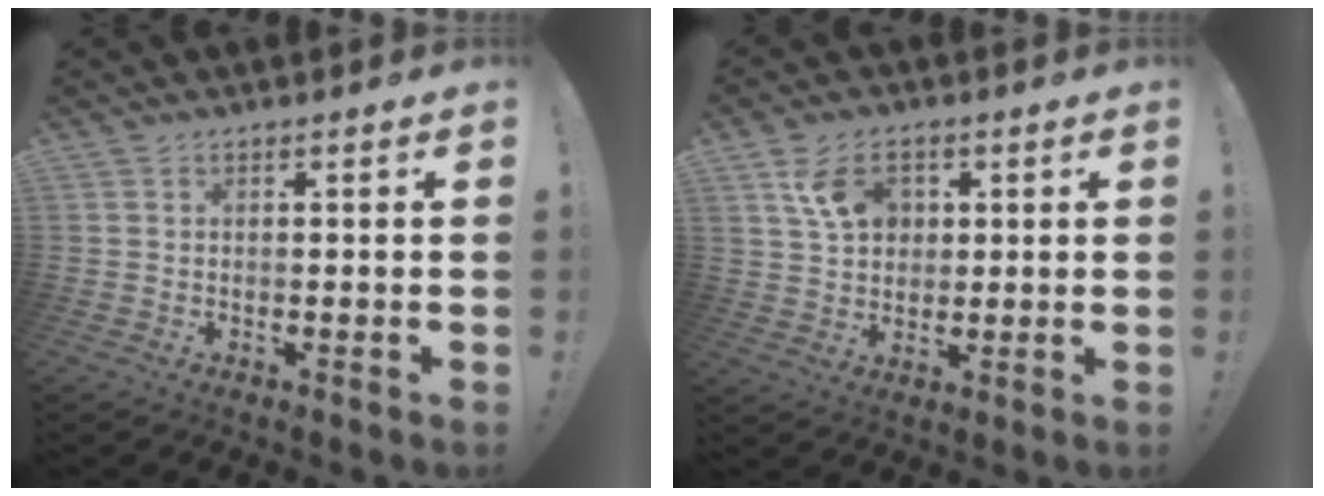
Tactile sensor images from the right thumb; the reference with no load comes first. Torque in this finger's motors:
{"motor_torque": [-0.02, 0.17, 0.12, 0.28, 0.06]}